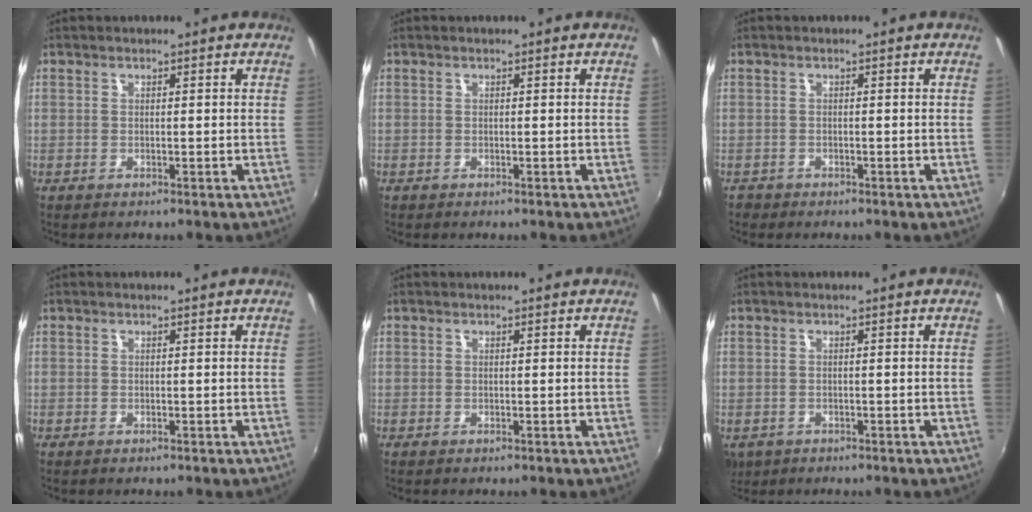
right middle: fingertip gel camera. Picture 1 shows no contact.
{"total": 0.0}
{"total": 1.3, "force": [-1.0, 0.9, 0.1], "torque": [-0.006, -0.003, -0.018]}
{"total": 0.0}
{"total": 0.0}
{"total": 5.3, "force": [-2.2, 4.1, 2.6], "torque": [-0.056, -0.017, -0.029]}